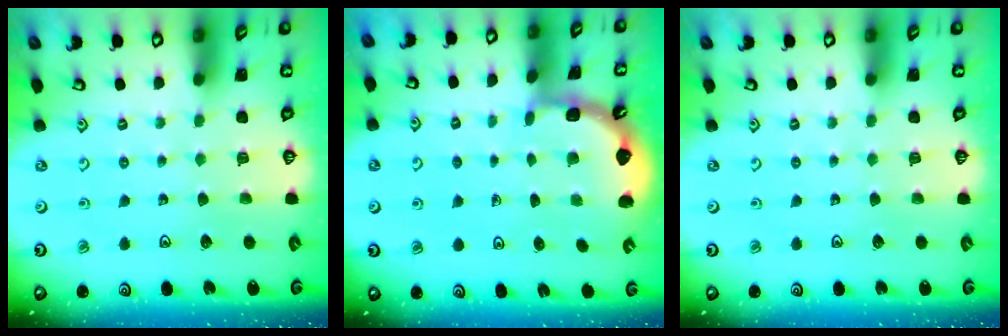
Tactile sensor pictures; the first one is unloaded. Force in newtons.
{"total": 2.0, "press": 2.0, "slide": 0.2}
{"total": 0.0}